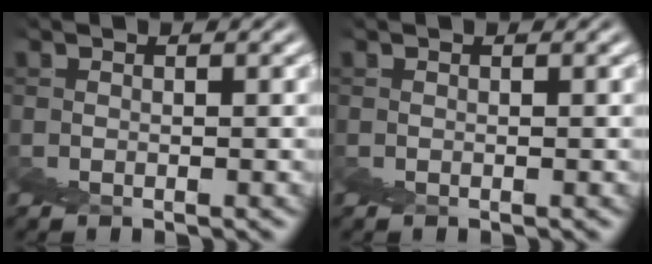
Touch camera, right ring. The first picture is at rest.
{"total": 0.0}